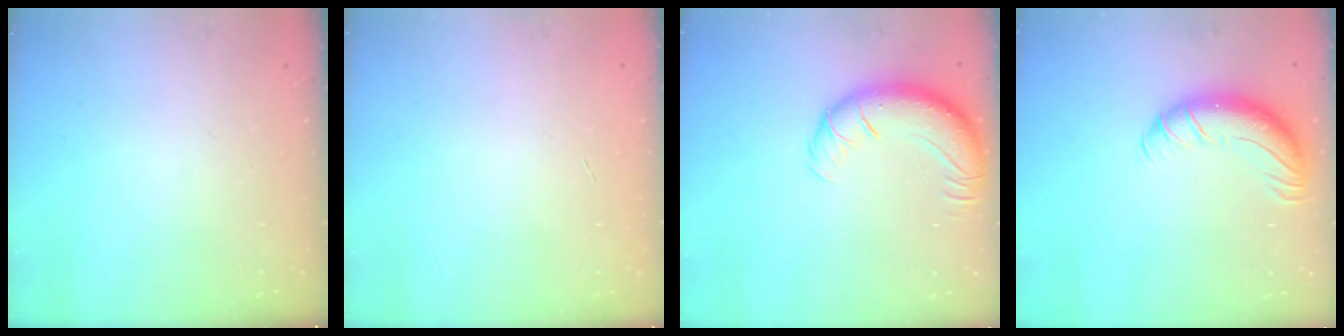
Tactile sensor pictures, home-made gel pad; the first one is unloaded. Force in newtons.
{"total": 0.0}
{"total": 13.4, "press": 13.0, "slide": 3.2}
{"total": 11.8, "press": 11.4, "slide": 3.0}